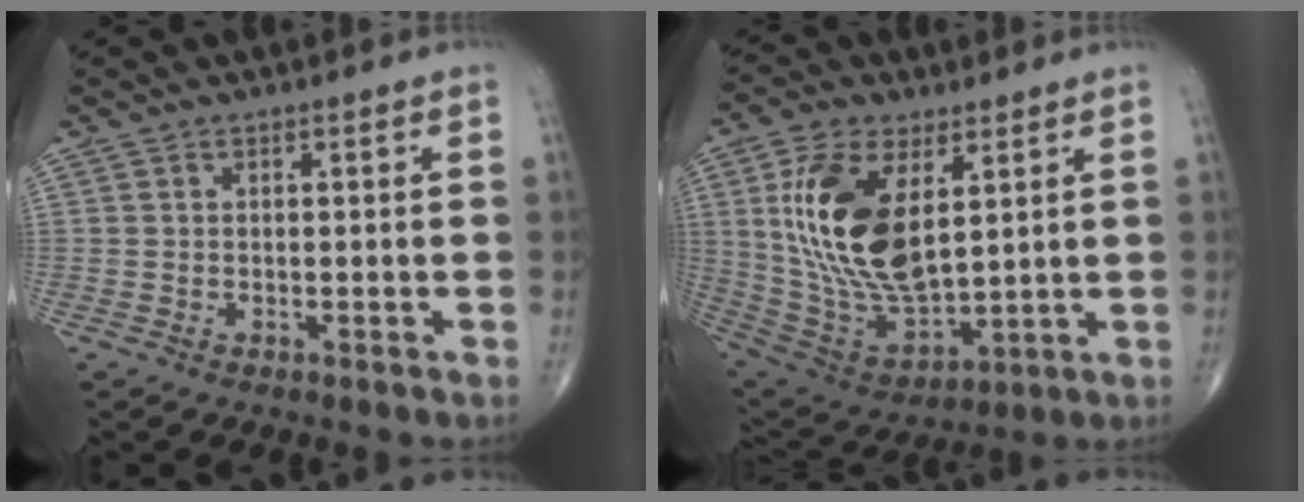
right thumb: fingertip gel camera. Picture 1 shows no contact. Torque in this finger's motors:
{"motor_torque": [2.11, 2.90, 2.15, 0.62, 0.37]}